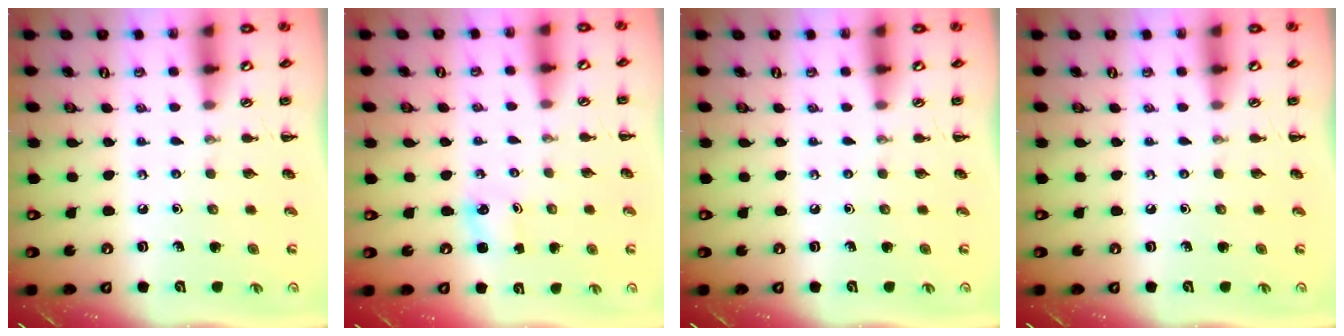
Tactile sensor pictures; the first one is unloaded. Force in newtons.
{"total": 1.4, "press": 1.3, "slide": 0.2}
{"total": 0.0}
{"total": 0.0}